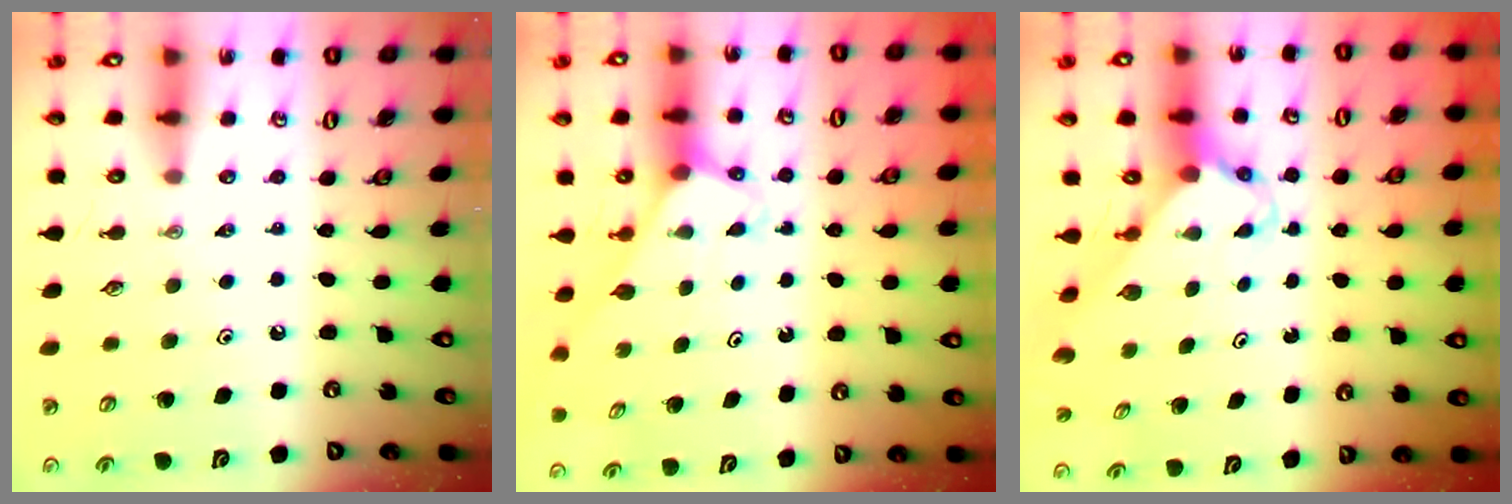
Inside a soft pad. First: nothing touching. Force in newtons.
{"total": 3.2, "press": 3.2, "slide": 0.2}
{"total": 2.7, "press": 2.7, "slide": 0.2}